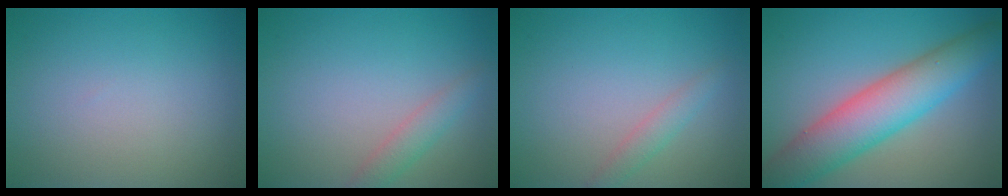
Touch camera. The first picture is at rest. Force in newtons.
{"total": 1.8, "press": 1.8, "slide": 0.1}
{"total": 1.5, "press": 1.5, "slide": 0.1}
{"total": 8.2, "press": 8.2, "slide": 0.2}